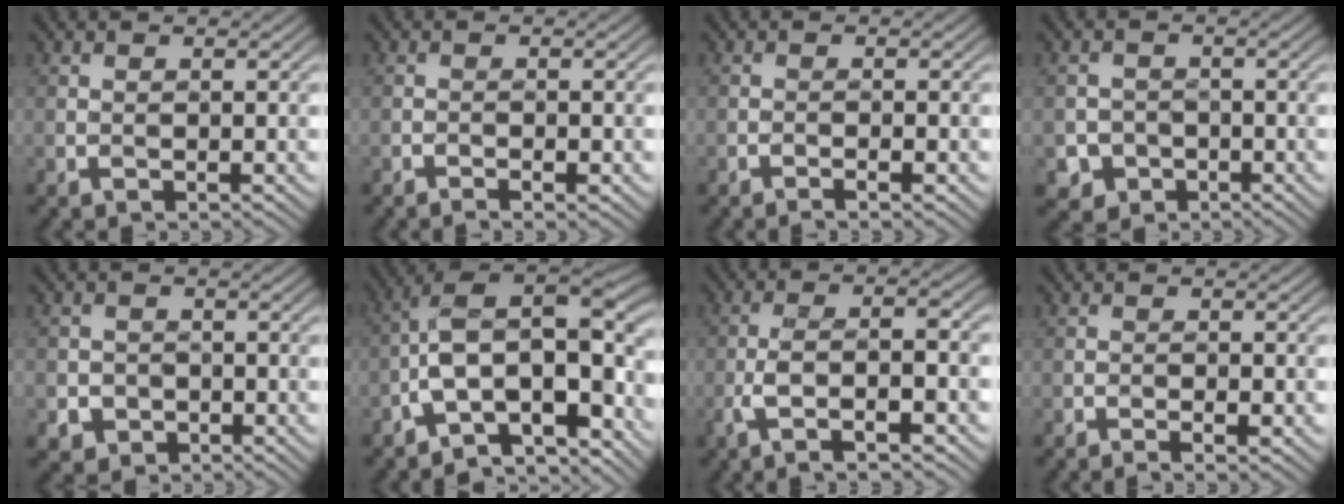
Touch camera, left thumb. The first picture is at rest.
{"total": 1.5, "force": [-1.2, 0.2, 1.0], "torque": [-0.017, -0.001, -0.019]}
{"total": 1.4, "force": [-1.1, -0.1, 0.8], "torque": [-0.020, 0.000, -0.019]}
{"total": 2.7, "force": [-1.4, 2.2, -0.3], "torque": [0.012, -0.003, -0.028]}
{"total": 2.4, "force": [-1.2, 2.0, -0.4], "torque": [0.014, -0.004, -0.025]}
{"total": 12.4, "force": [-5.6, 5.6, 9.6], "torque": [-0.157, 0.010, -0.104]}
{"total": 5.9, "force": [-3.2, 0.9, 4.9], "torque": [-0.086, 0.003, -0.064]}
{"total": 1.9, "force": [-1.3, 0.2, 1.3], "torque": [-0.022, 0.001, -0.019]}